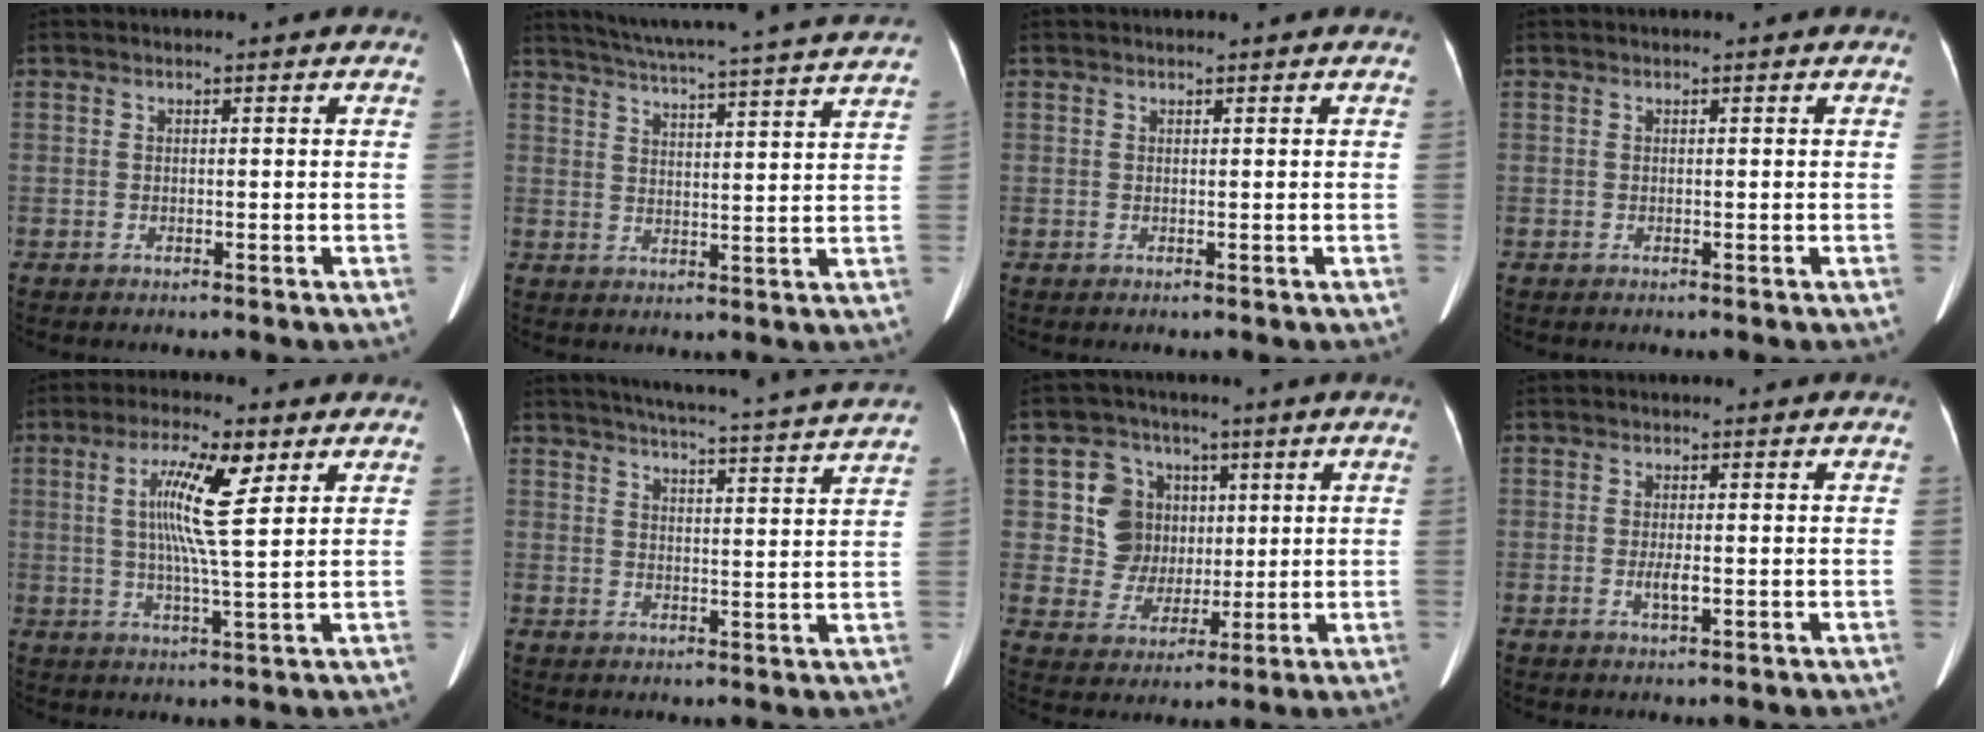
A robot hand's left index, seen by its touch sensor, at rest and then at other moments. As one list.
[{"total": 22.7, "force": [20.7, -1.2, 9.2], "torque": [-0.150, -0.031, 0.268]}, {"total": 1.3, "force": [1.1, 0.1, 0.6], "torque": [-0.008, 0.010, 0.016]}, {"total": 0.0}, {"total": 8.9, "force": [2.5, 0.2, 8.5], "torque": [-0.155, -0.002, 0.045]}, {"total": 19.9, "force": [18.5, -1.3, 7.3], "torque": [-0.115, -0.045, 0.228]}, {"total": 8.6, "force": [1.9, 8.3, 0.9], "torque": [-0.020, 0.022, 0.045]}, {"total": 1.8, "force": [-0.7, 0.2, 1.6], "torque": [-0.027, -0.009, -0.007]}]